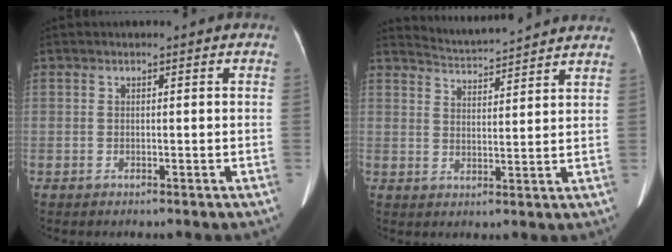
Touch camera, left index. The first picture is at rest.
{"total": 8.8, "force": [8.7, -0.3, 1.2], "torque": [-0.032, 0.015, 0.120]}